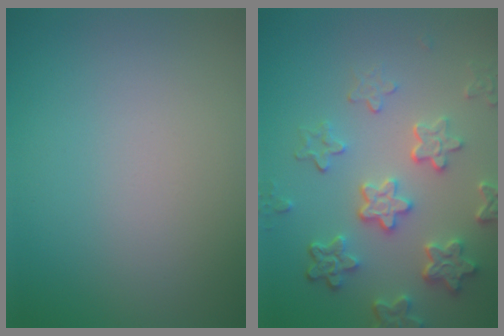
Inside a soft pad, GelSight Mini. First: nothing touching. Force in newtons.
{"total": 5.7, "press": 4.3, "slide": 3.8}